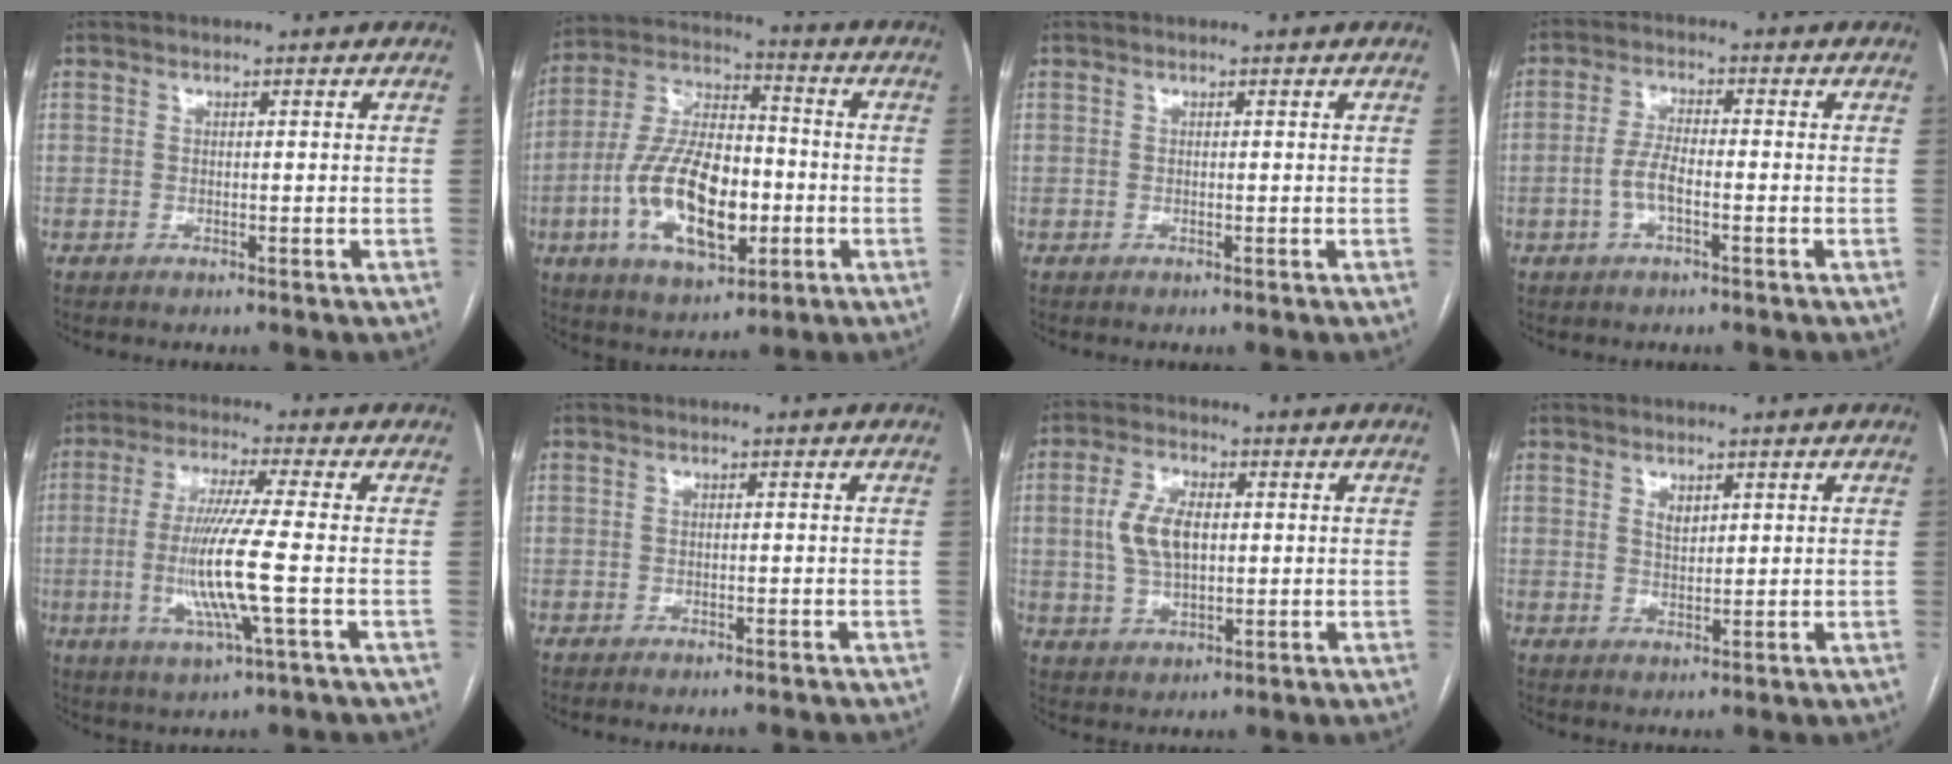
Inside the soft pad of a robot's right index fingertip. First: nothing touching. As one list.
[{"total": 16.6, "force": [-4.2, 7.3, 14.3], "torque": [-0.289, 0.011, -0.070]}, {"total": 0.0}, {"total": 4.2, "force": [-1.5, 1.2, 3.7], "torque": [-0.083, 0.008, -0.028]}, {"total": 10.9, "force": [-1.9, -0.7, 10.7], "torque": [-0.220, -0.015, -0.042]}, {"total": 2.8, "force": [-2.6, 0.2, 0.9], "torque": [-0.007, -0.003, -0.035]}, {"total": 7.6, "force": [0.9, 3.9, 6.4], "torque": [-0.143, 0.012, 0.020]}, {"total": 1.9, "force": [1.1, 1.0, 1.2], "torque": [-0.024, -0.002, 0.025]}]